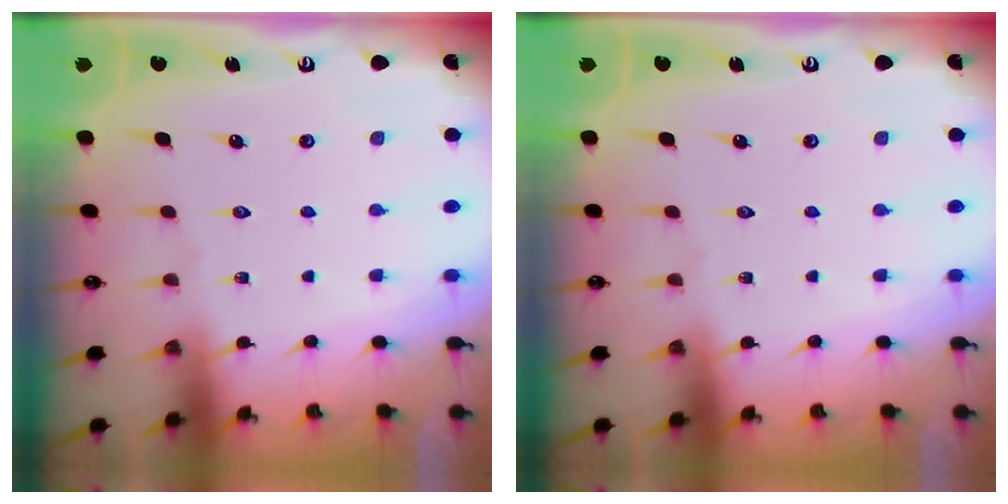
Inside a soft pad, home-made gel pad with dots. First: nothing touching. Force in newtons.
{"total": 0.0}